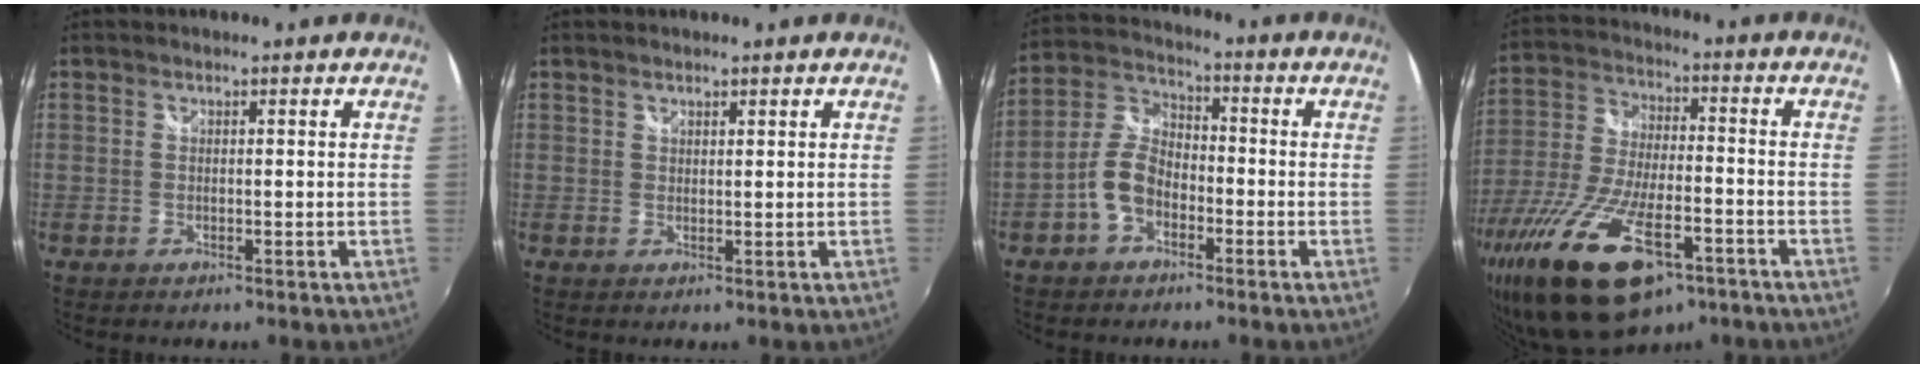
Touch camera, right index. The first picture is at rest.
{"total": 0.9, "force": [0.8, 0.3, 0.2], "torque": [-0.001, 0.001, 0.015]}
{"total": 8.0, "force": [-3.6, 5.0, 5.1], "torque": [-0.112, 0.022, -0.069]}
{"total": 23.6, "force": [-13.7, 9.6, 16.6], "torque": [-0.347, -0.057, -0.237]}